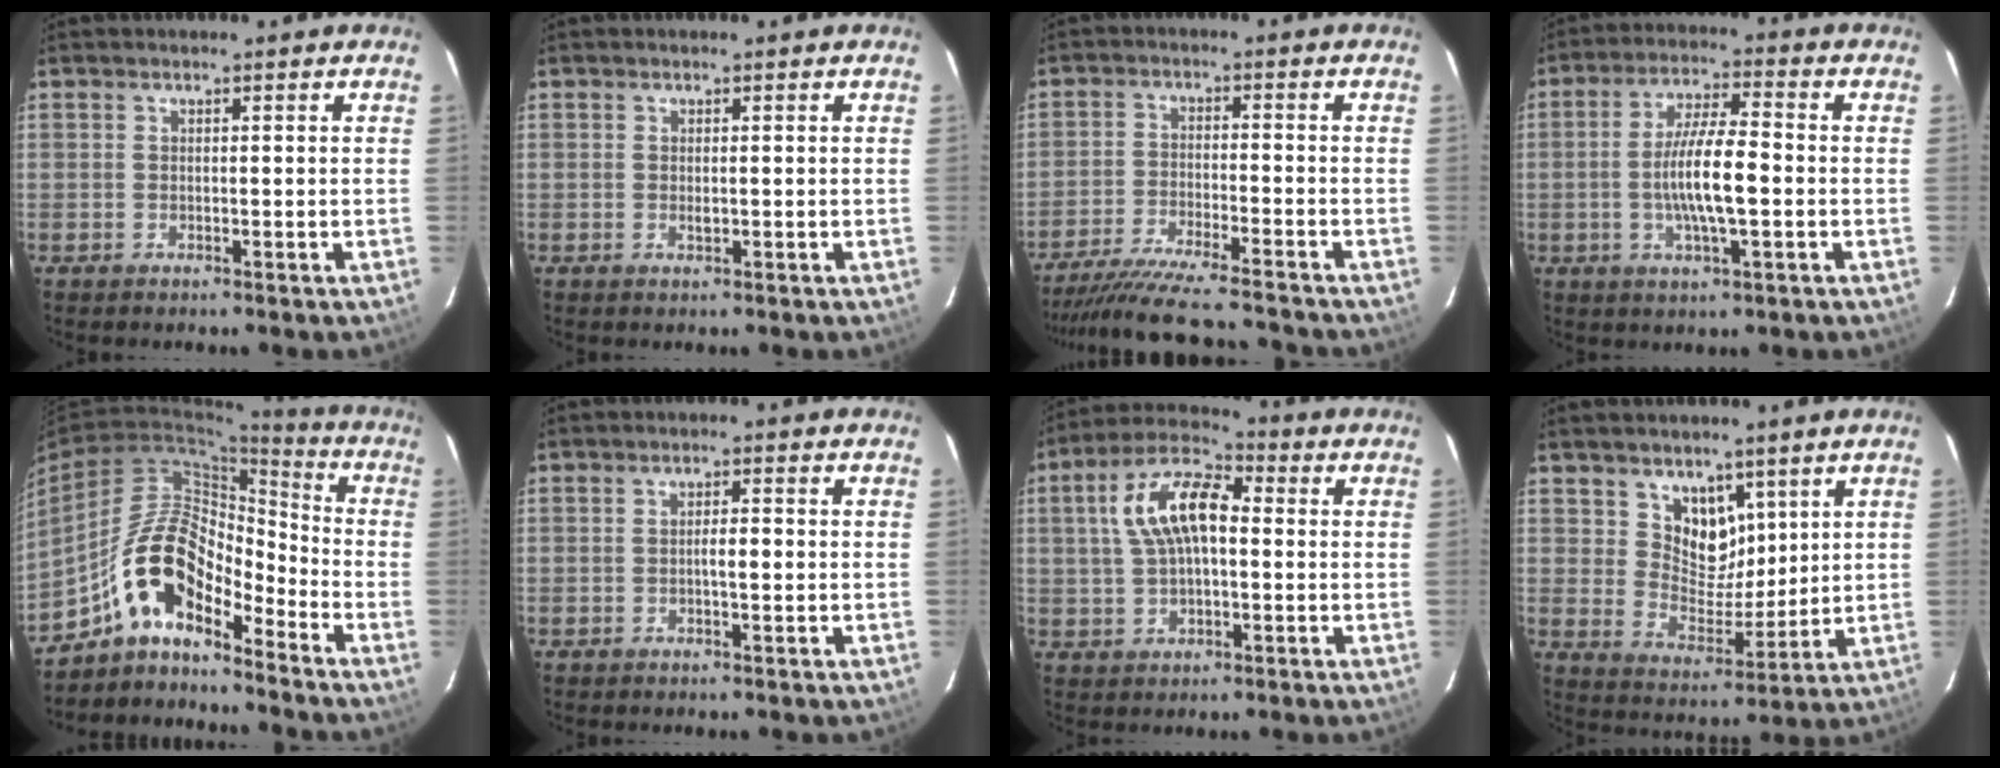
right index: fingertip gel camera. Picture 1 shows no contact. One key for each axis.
{"total": 0.9, "fx": 0.0, "fy": 0.4, "fz": 0.8, "tx": -0.016, "ty": 0.001, "tz": 0.001}
{"total": 16.6, "fx": -15.1, "fy": 0.9, "fz": 6.8, "tx": -0.141, "ty": -0.027, "tz": -0.241}
{"total": 9.9, "fx": -1.5, "fy": 2.0, "fz": 9.5, "tx": -0.183, "ty": -0.001, "tz": -0.028}
{"total": 12.1, "fx": -8.6, "fy": 4.4, "fz": 7.3, "tx": -0.138, "ty": 0.026, "tz": -0.168}
{"total": 2.2, "fx": -0.3, "fy": 0.6, "fz": 2.1, "tx": -0.037, "ty": 0.002, "tz": -0.004}
{"total": 12.0, "fx": 1.4, "fy": 5.9, "fz": 10.3, "tx": -0.204, "ty": 0.030, "tz": 0.022}
{"total": 8.1, "fx": 4.6, "fy": 5.8, "fz": 3.3, "tx": -0.046, "ty": -0.006, "tz": 0.091}